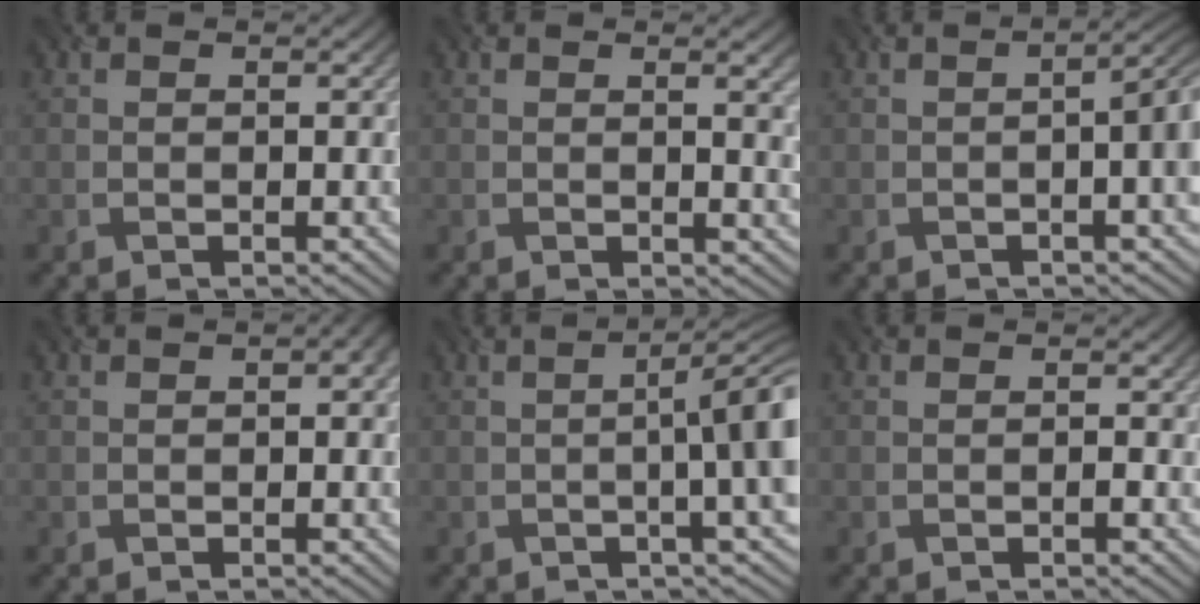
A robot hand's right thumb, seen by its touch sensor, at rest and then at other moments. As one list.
[{"total": 2.9, "force": [0.5, 0.6, 2.8], "torque": [-0.039, 0.004, 0.009]}, {"total": 6.1, "force": [-0.5, 2.1, 5.7], "torque": [-0.063, 0.004, -0.007]}, {"total": 1.6, "force": [0.0, 0.9, 1.3], "torque": [-0.018, 0.000, 0.002]}, {"total": 8.2, "force": [-0.3, 1.6, 8.1], "torque": [-0.106, 0.008, -0.009]}, {"total": 0.5, "force": [-0.3, 0.1, 0.4], "torque": [-0.005, 0.002, -0.004]}]